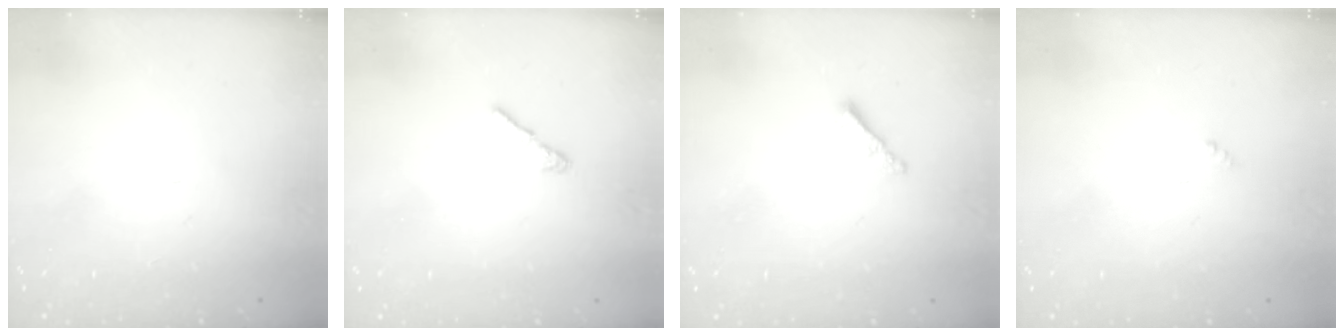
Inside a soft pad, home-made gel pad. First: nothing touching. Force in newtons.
{"total": 1.3, "press": 1.2, "slide": 0.6}
{"total": 1.8, "press": 1.7, "slide": 0.5}
{"total": 0.0}